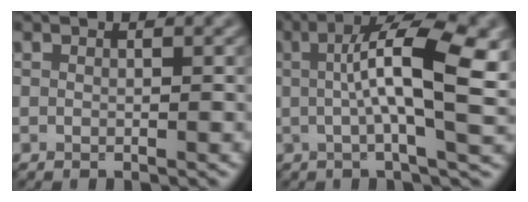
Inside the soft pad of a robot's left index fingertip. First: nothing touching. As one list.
[{"total": 9.7, "force": [1.5, 2.5, 9.3], "torque": [-0.136, 0.009, 0.021]}]